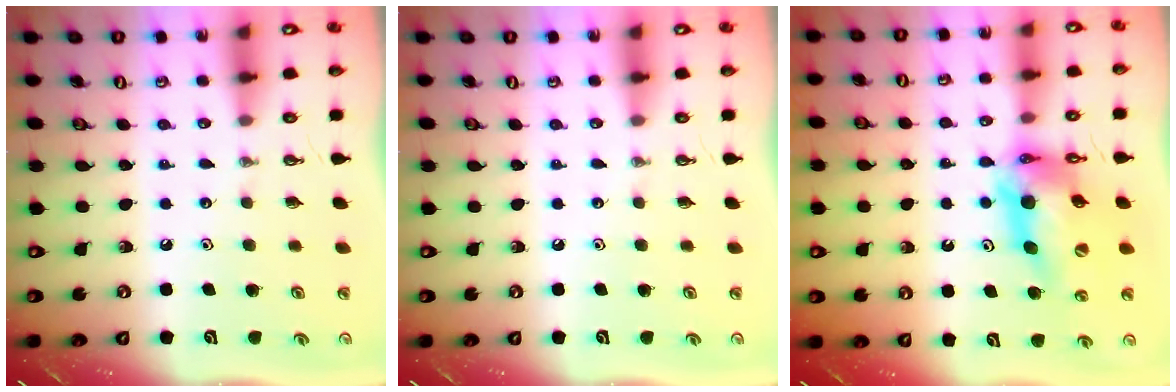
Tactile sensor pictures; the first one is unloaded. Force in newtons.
{"total": 0.0}
{"total": 15.7, "press": 15.6, "slide": 1.4}